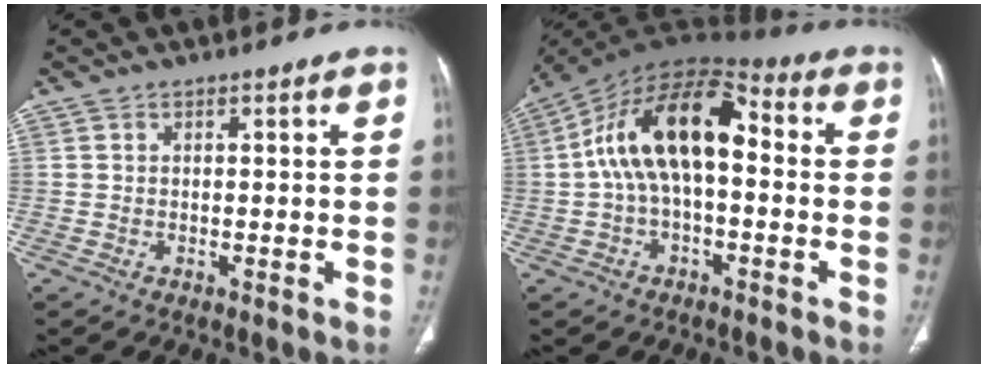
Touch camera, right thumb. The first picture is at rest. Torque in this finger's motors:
{"motor_torque": [2.51, 2.50, 1.13, 0.16, 0.29]}